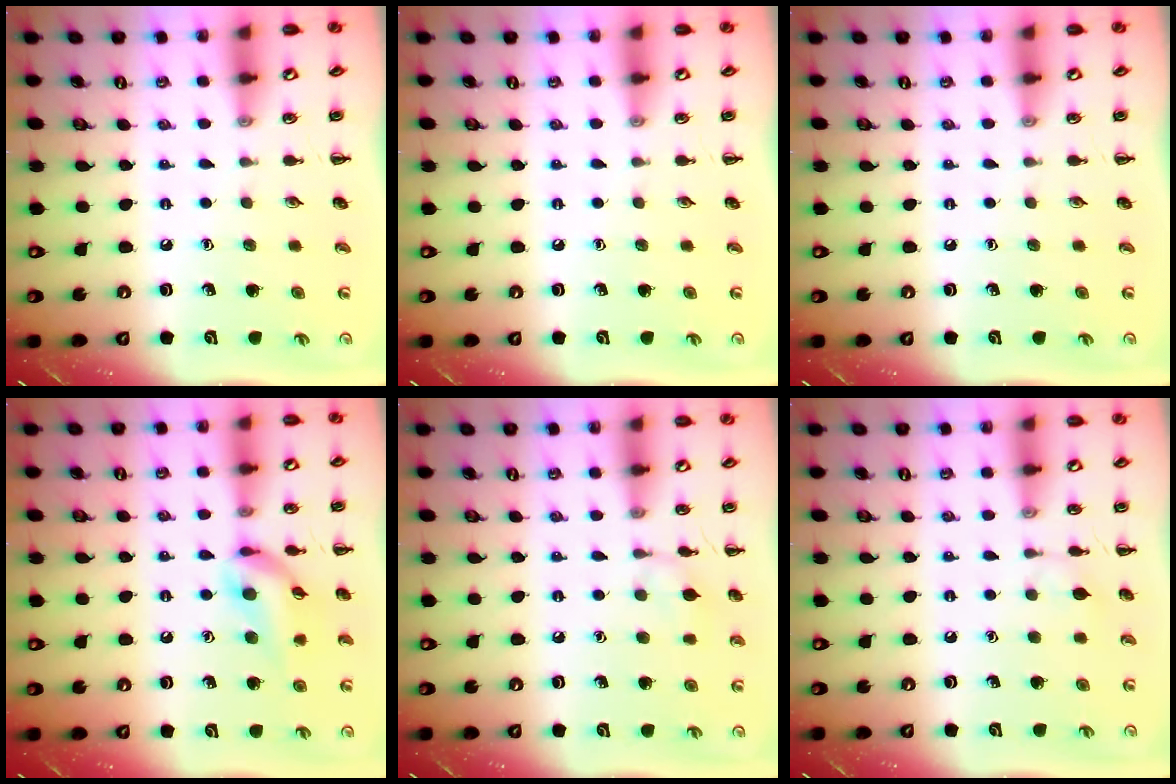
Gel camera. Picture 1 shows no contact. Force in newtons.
{"total": 0.0}
{"total": 0.0}
{"total": 13.2, "press": 13.0, "slide": 2.1}
{"total": 6.9, "press": 6.5, "slide": 2.2}
{"total": 4.0, "press": 4.0, "slide": 0.7}